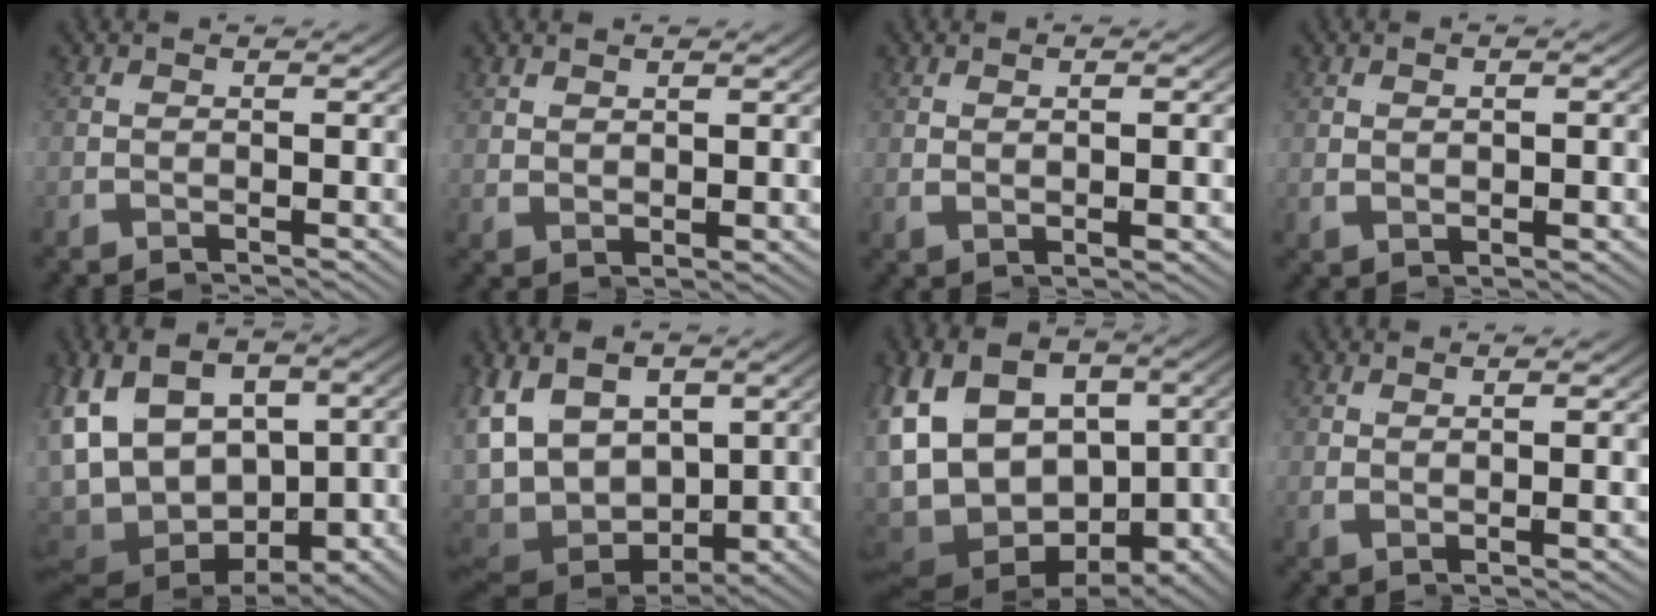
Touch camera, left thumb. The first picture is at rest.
{"total": 1.6, "force": [1.4, -0.8, -0.2], "torque": [0.013, 0.012, 0.023]}
{"total": 1.8, "force": [0.6, -1.4, 0.9], "torque": [-0.006, 0.019, 0.005]}
{"total": 1.2, "force": [0.5, -0.2, 1.0], "torque": [-0.012, 0.006, 0.009]}
{"total": 11.0, "force": [-0.5, 7.2, 8.4], "torque": [-0.178, -0.013, -0.016]}
{"total": 9.4, "force": [0.2, 6.3, 7.0], "torque": [-0.148, -0.005, -0.009]}
{"total": 17.0, "force": [-2.4, 12.3, 11.4], "torque": [-0.231, -0.034, -0.042]}
{"total": 2.8, "force": [1.2, -2.4, 0.6], "torque": [0.005, 0.031, 0.009]}